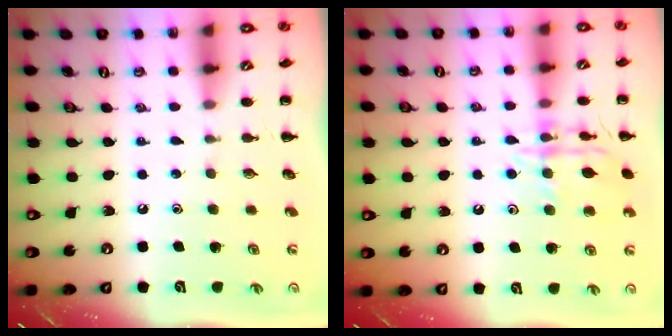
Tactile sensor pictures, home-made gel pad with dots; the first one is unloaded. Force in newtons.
{"total": 13.5, "press": 13.5, "slide": 0.8}